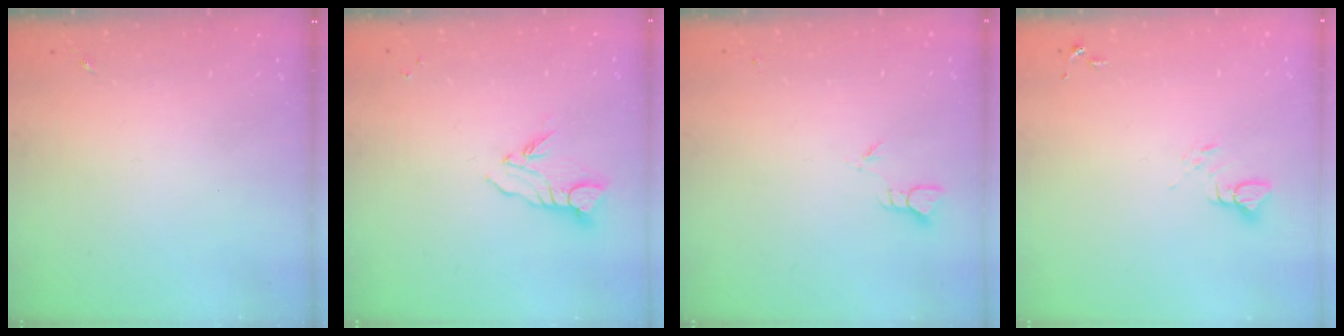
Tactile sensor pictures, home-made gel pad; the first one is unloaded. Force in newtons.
{"total": 6.1, "press": 6.1, "slide": 0.5}
{"total": 2.0, "press": 2.0, "slide": 0.1}
{"total": 3.4, "press": 3.4, "slide": 0.2}